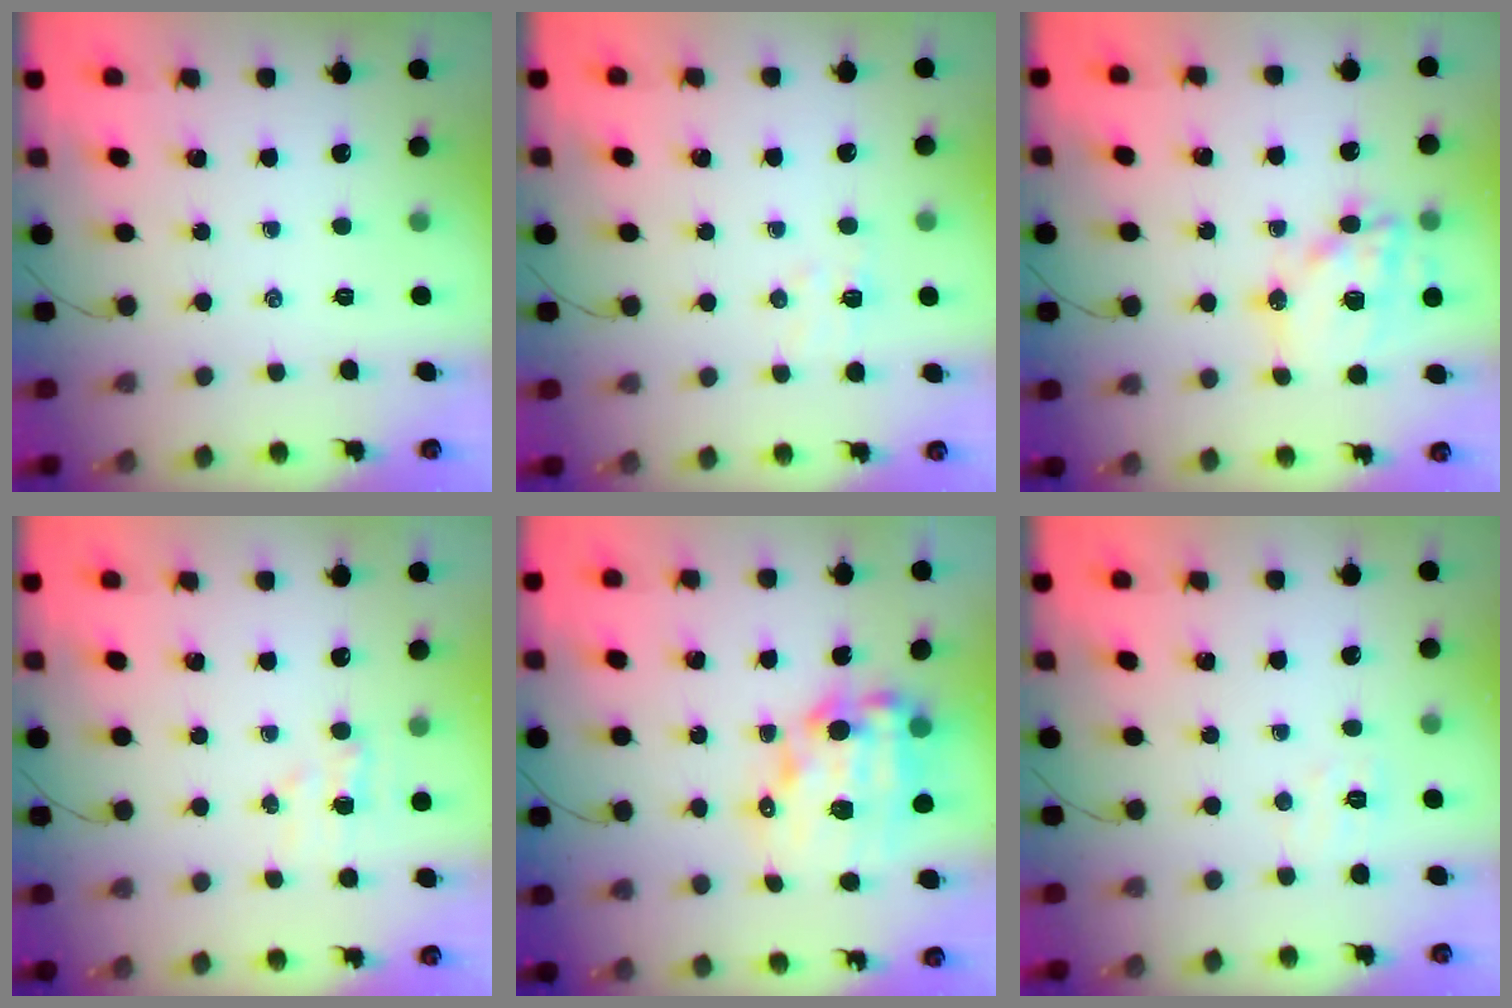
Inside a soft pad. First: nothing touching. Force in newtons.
{"total": 4.5, "press": 4.4, "slide": 1.0}
{"total": 16.3, "press": 15.9, "slide": 3.8}
{"total": 5.4, "press": 5.3, "slide": 1.2}
{"total": 15.6, "press": 15.2, "slide": 3.3}
{"total": 4.1, "press": 4.0, "slide": 1.0}